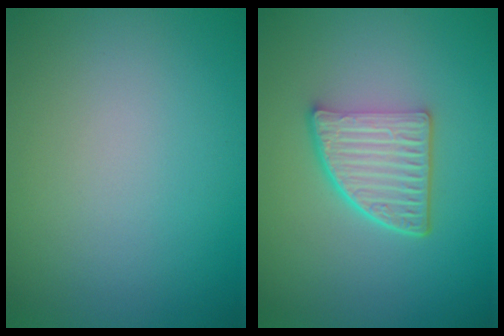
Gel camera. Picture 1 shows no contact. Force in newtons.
{"total": 5.2, "press": 3.6, "slide": 3.7}